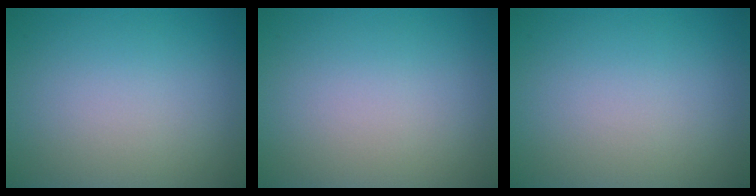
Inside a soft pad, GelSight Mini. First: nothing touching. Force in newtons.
{"total": 0.0}
{"total": 0.0}